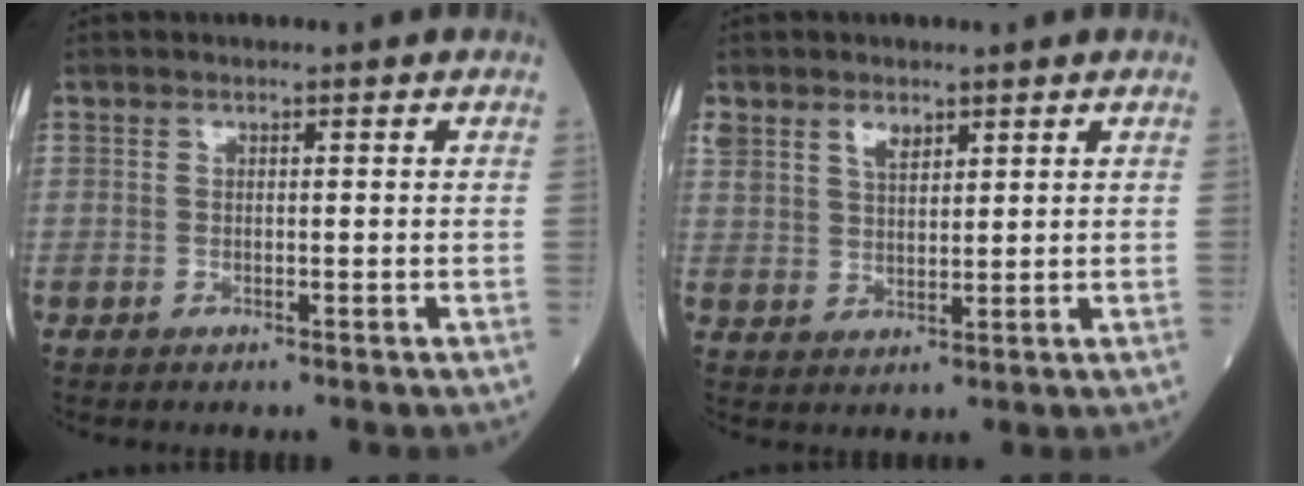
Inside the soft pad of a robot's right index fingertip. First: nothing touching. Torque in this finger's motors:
{"motor_torque": [0.03, 0.15, 0.14, 0.05]}